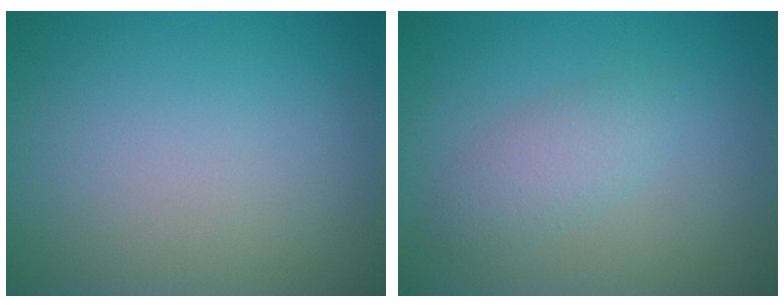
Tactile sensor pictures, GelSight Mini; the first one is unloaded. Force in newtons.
{"total": 2.2, "press": 2.2, "slide": 0.1}